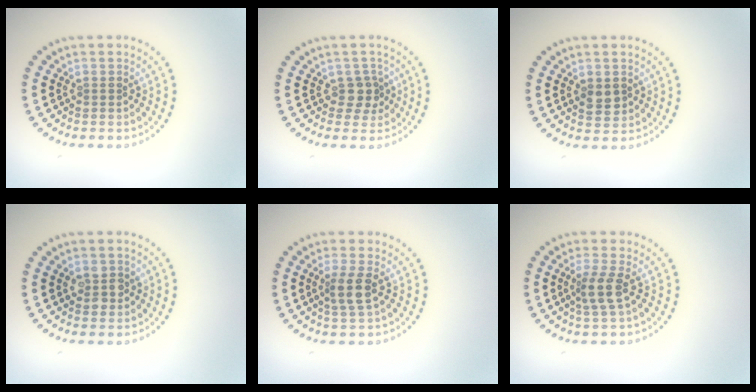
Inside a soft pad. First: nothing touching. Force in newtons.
{"total": 1.8, "press": 1.5, "slide": 1.0}
{"total": 1.8, "press": 1.8, "slide": 0.1}
{"total": 2.1, "press": 2.0, "slide": 0.4}
{"total": 2.3, "press": 2.1, "slide": 1.1}
{"total": 2.5, "press": 1.8, "slide": 1.7}